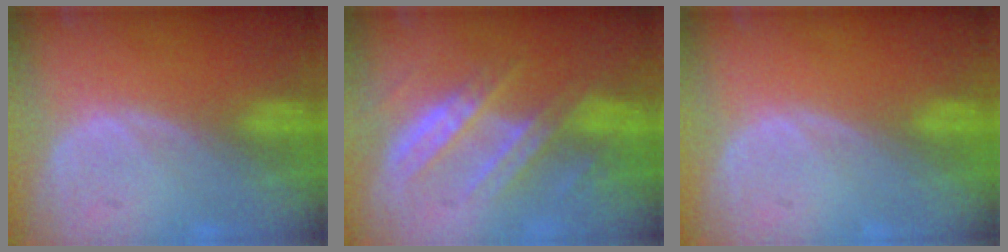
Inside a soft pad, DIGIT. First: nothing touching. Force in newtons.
{"total": 7.5, "press": 7.2, "slide": 1.9}
{"total": 0.0}